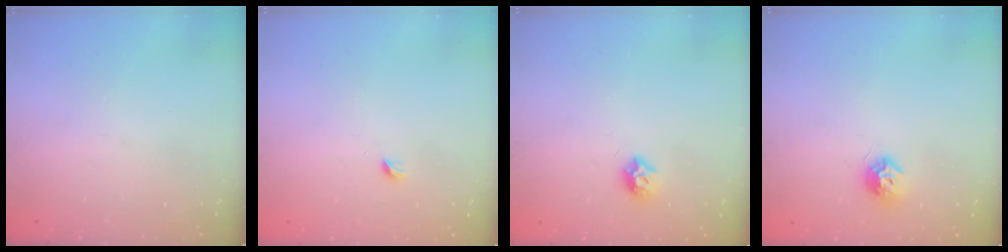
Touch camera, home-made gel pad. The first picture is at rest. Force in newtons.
{"total": 2.9, "press": 2.9, "slide": 0.4}
{"total": 7.5, "press": 7.4, "slide": 0.6}
{"total": 7.0, "press": 6.9, "slide": 0.5}